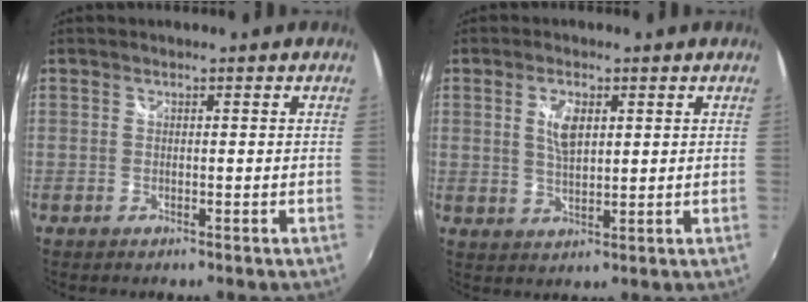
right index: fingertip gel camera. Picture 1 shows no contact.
{"total": 4.9, "force": [1.5, 2.4, 4.0], "torque": [-0.072, 0.002, 0.029]}